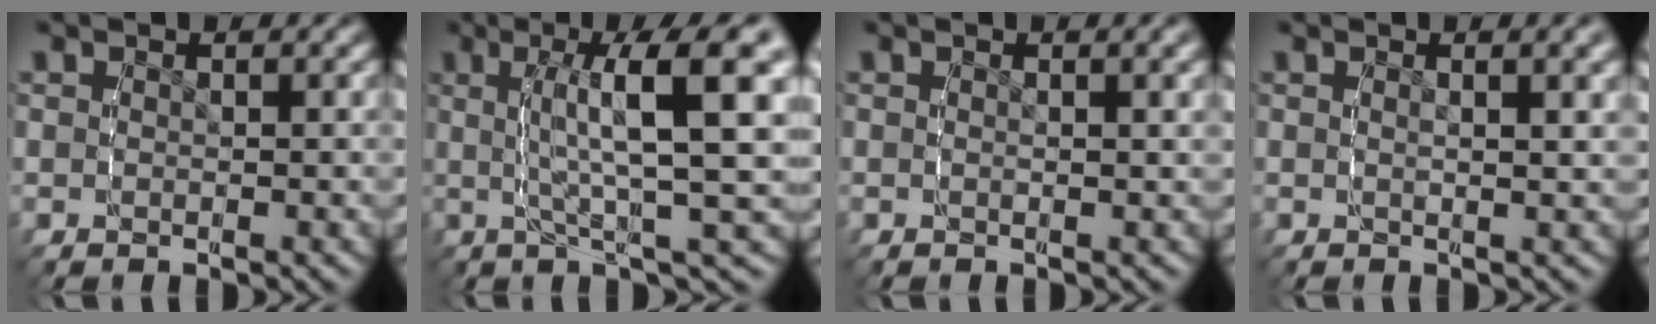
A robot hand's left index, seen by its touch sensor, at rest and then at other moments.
{"total": 9.0, "force": [1.0, 1.8, 8.8], "torque": [-0.114, 0.021, 0.007]}
{"total": 0.9, "force": [0.2, -0.1, 0.9], "torque": [-0.015, -0.001, 0.002]}
{"total": 2.2, "force": [0.8, 0.2, 2.0], "torque": [-0.028, 0.003, 0.011]}